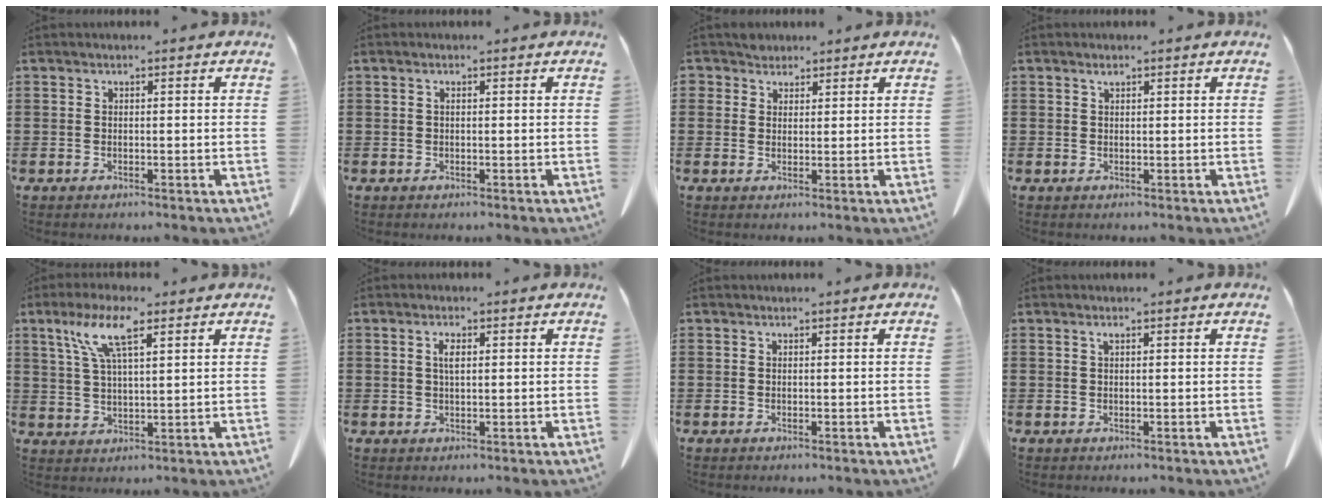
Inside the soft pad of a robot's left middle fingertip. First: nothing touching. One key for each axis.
{"total": 0.5, "fx": 0.2, "fy": 0.1, "fz": 0.5, "tx": -0.013, "ty": -0.003, "tz": 0.005}
{"total": 2.3, "fx": 1.9, "fy": 1.4, "fz": 0.0, "tx": -0.008, "ty": 0.007, "tz": 0.037}
{"total": 0.7, "fx": 0.6, "fy": 0.3, "fz": 0.2, "tx": -0.007, "ty": -0.003, "tz": 0.013}
{"total": 8.2, "fx": 4.5, "fy": 2.0, "fz": 6.5, "tx": -0.139, "ty": 0.008, "tz": 0.077}
{"total": 2.2, "fx": 0.6, "fy": 0.7, "fz": 1.9, "tx": -0.042, "ty": 0.003, "tz": 0.011}
{"total": 0.0}
{"total": 0.8, "fx": 0.4, "fy": 0.2, "fz": 0.7, "tx": -0.015, "ty": 0.003, "tz": 0.006}